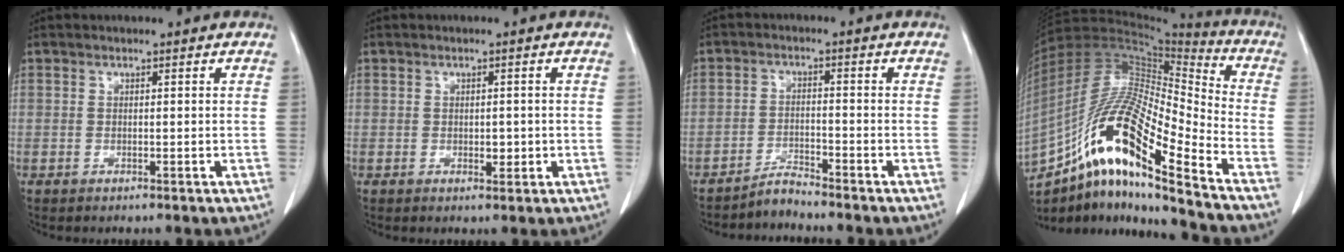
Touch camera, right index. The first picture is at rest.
{"total": 1.7, "force": [-0.2, 1.0, 1.4], "torque": [-0.017, 0.000, 0.005]}
{"total": 2.6, "force": [-2.6, -0.2, -0.2], "torque": [0.008, -0.012, -0.048]}
{"total": 21.8, "force": [-13.6, 2.4, 16.8], "torque": [-0.339, -0.007, -0.246]}